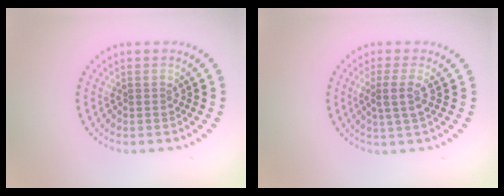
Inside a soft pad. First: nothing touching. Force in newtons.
{"total": 2.2, "press": 1.9, "slide": 1.1}